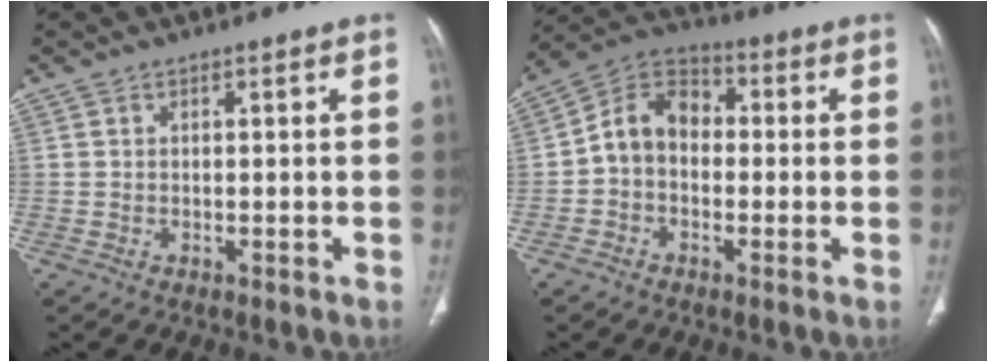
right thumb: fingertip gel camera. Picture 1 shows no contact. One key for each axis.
{"total": 9.3, "fx": -0.7, "fy": 7.2, "fz": 5.9, "tx": -0.081, "ty": 0.035, "tz": -0.030}